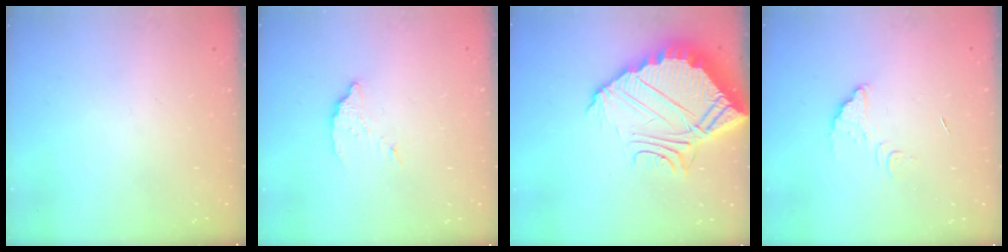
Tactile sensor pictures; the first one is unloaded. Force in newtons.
{"total": 2.8, "press": 2.8, "slide": 0.2}
{"total": 12.9, "press": 12.9, "slide": 0.9}
{"total": 6.4, "press": 6.4, "slide": 0.5}